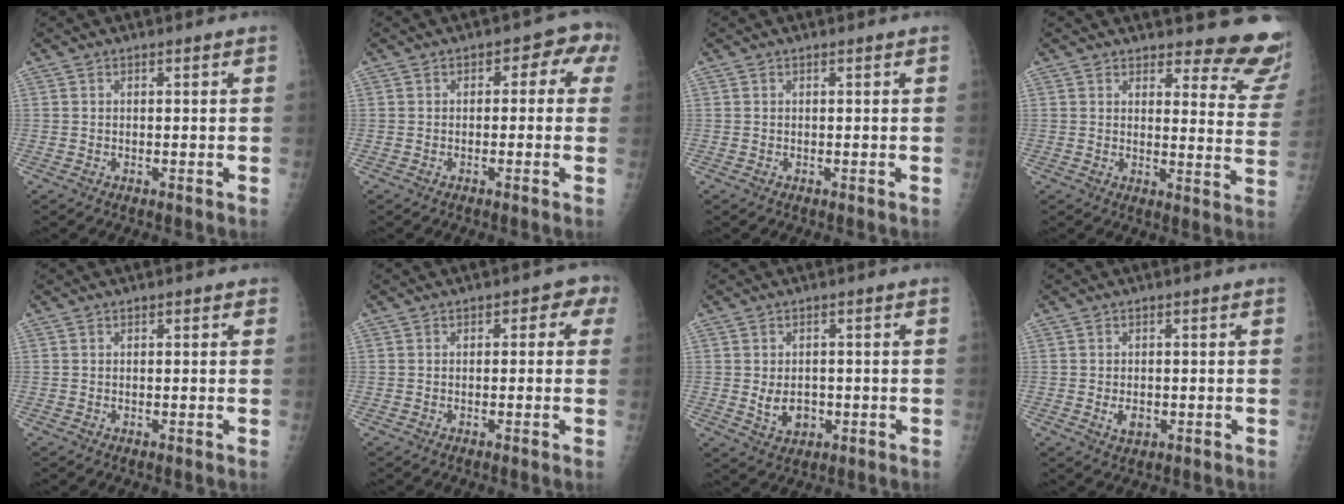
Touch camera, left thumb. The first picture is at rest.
{"total": 4.7, "force": [0.2, 3.2, 3.4], "torque": [-0.004, 0.027, -0.012]}
{"total": 0.0}
{"total": 14.1, "force": [13.1, 3.6, 3.8], "torque": [0.003, -0.125, 0.124]}
{"total": 0.8, "force": [0.4, 0.5, 0.5], "torque": [-0.003, 0.001, 0.000]}
{"total": 3.5, "force": [0.6, 2.3, 2.6], "torque": [0.003, 0.013, -0.007]}
{"total": 4.7, "force": [-0.7, 3.6, 2.9], "torque": [-0.031, -0.003, -0.001]}
{"total": 2.5, "force": [-0.7, 1.7, 1.7], "torque": [-0.023, 0.000, -0.006]}